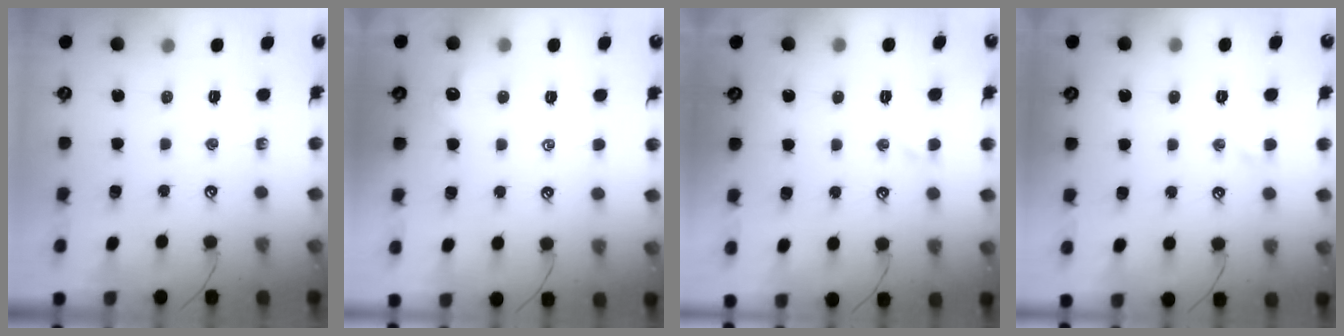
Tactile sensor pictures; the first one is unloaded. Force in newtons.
{"total": 0.9, "press": 0.6, "slide": 0.6}
{"total": 0.0}
{"total": 0.8, "press": 0.6, "slide": 0.5}